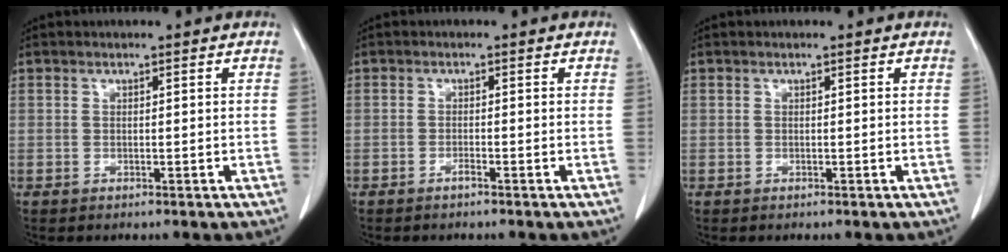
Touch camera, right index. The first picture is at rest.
{"total": 0.9, "force": [-0.7, -0.1, 0.5], "torque": [-0.010, 0.001, -0.013]}
{"total": 0.0}